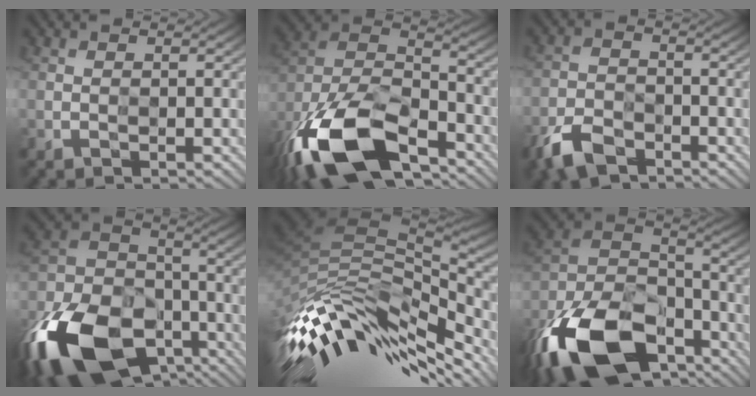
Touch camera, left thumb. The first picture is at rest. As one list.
[{"total": 17.8, "force": [-12.0, 7.9, 10.5], "torque": [-0.241, -0.029, -0.220]}, {"total": 4.6, "force": [-3.8, 2.1, 1.3], "torque": [-0.025, 0.001, -0.082]}, {"total": 19.3, "force": [-12.4, 11.4, 9.3], "torque": [-0.228, -0.045, -0.221]}, {"total": 15.1, "force": [-8.4, 6.2, 10.8], "torque": [-0.253, -0.009, -0.150]}, {"total": 17.7, "force": [-12.3, 8.9, 9.0], "torque": [-0.213, -0.032, -0.230]}]